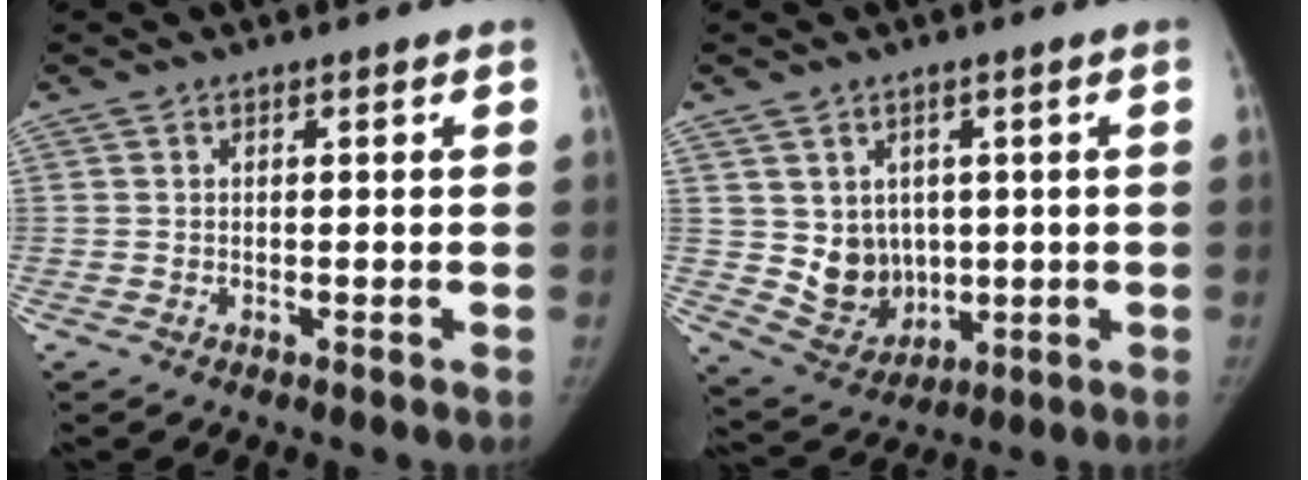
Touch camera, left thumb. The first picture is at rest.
{"total": 8.8, "force": [1.1, 7.5, 4.4], "torque": [-0.041, -0.018, 0.046]}